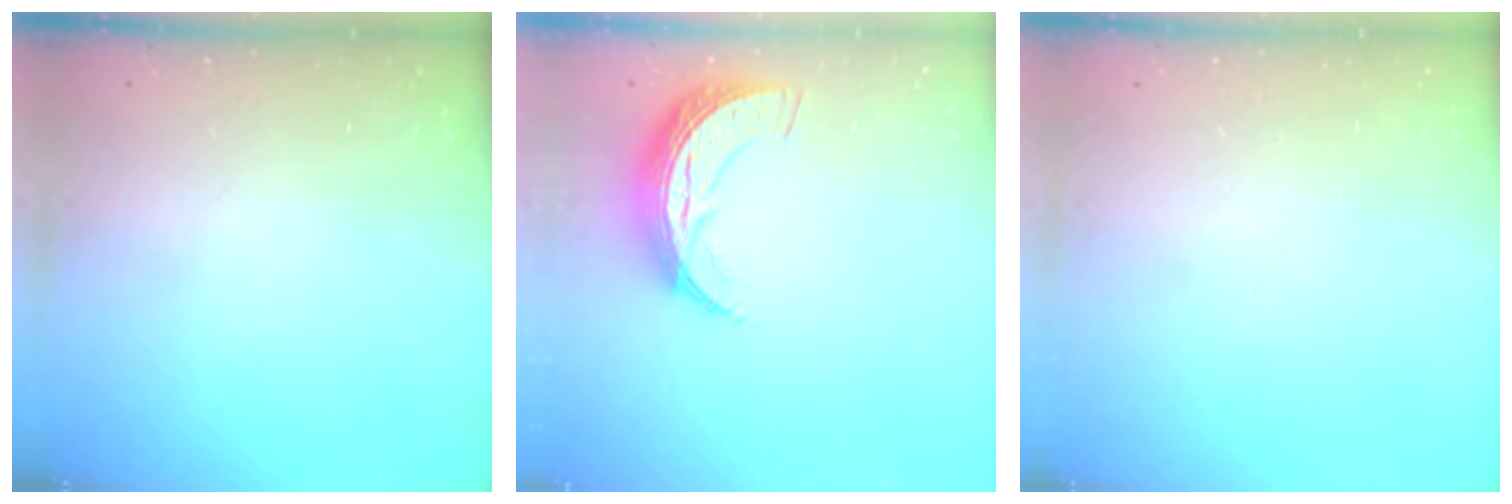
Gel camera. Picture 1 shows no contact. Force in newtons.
{"total": 10.1, "press": 10.1, "slide": 0.7}
{"total": 0.0}